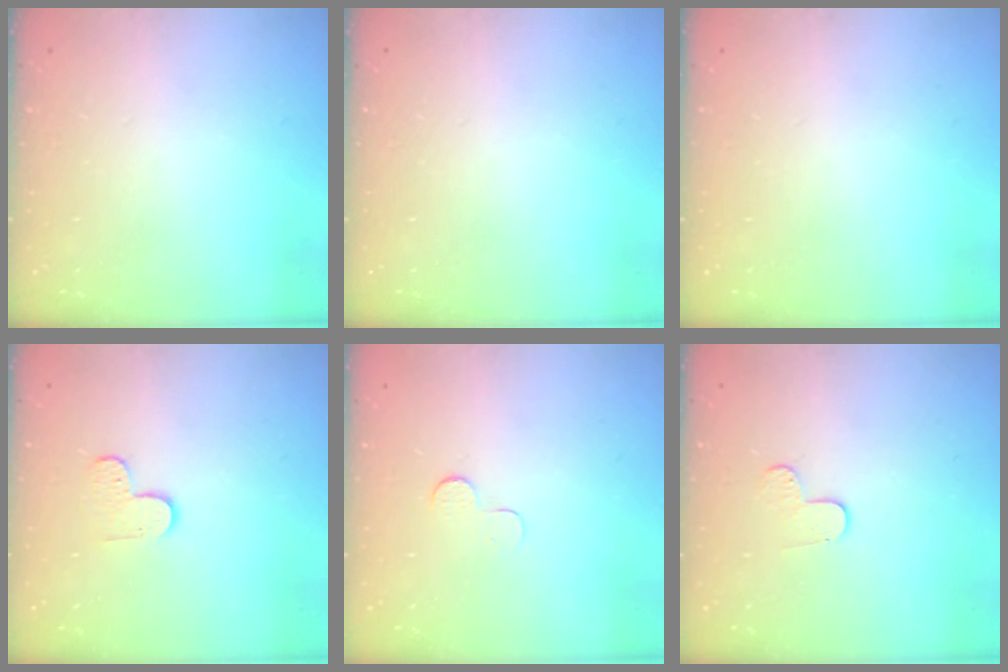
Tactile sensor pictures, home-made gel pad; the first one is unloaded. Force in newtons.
{"total": 0.0}
{"total": 0.0}
{"total": 3.7, "press": 3.7, "slide": 0.4}
{"total": 3.7, "press": 3.7, "slide": 0.4}
{"total": 3.8, "press": 3.8, "slide": 0.3}